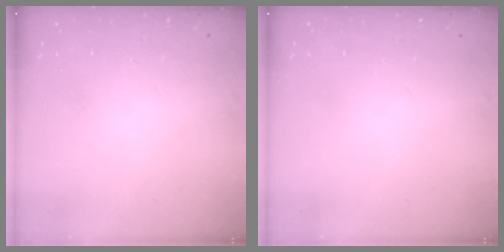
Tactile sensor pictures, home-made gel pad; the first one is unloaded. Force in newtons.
{"total": 0.0}